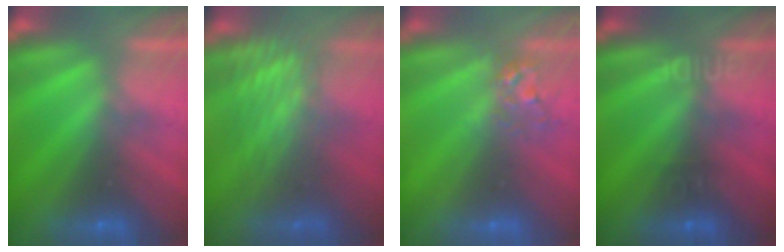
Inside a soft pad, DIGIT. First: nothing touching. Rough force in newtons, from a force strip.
{"total": 2.9}
{"total": 2.7}
{"total": 3.6}